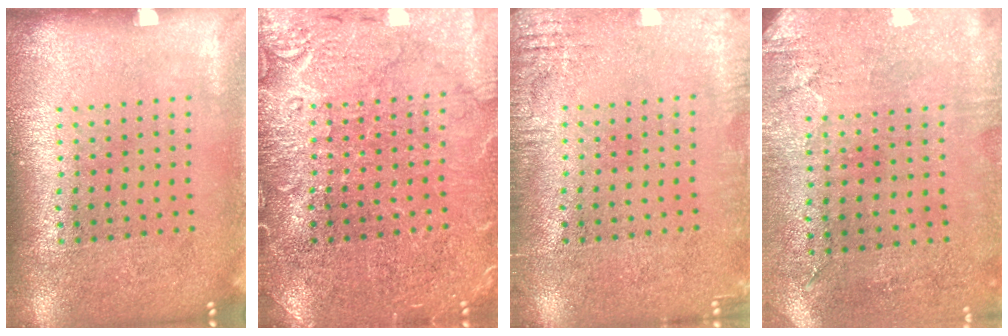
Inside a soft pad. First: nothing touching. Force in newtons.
{"total": 4.5, "press": 4.5, "slide": 0.7}
{"total": 2.0, "press": 2.0, "slide": 0.2}
{"total": 2.8, "press": 2.3, "slide": 1.7}